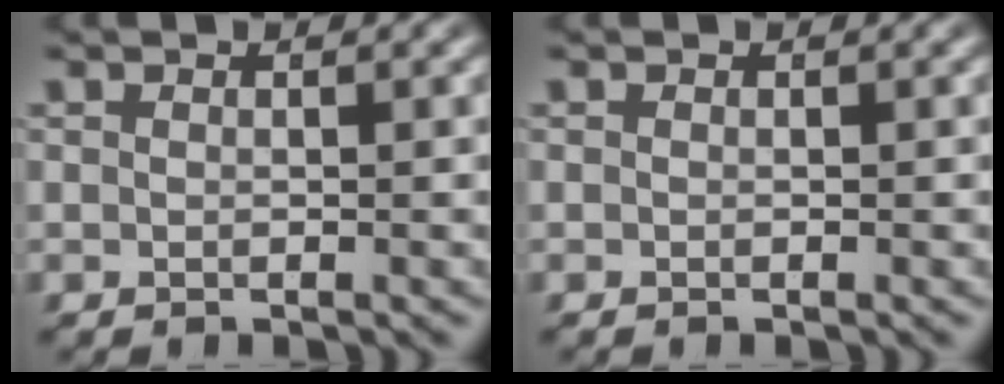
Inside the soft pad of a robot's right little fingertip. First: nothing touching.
{"total": 0.0}